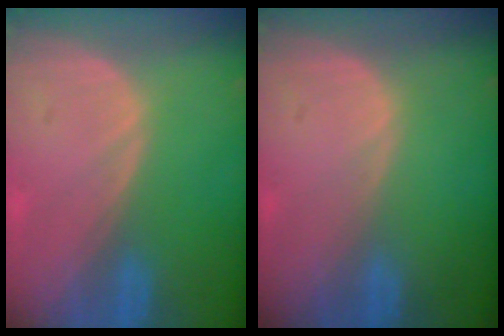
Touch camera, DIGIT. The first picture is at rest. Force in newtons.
{"total": 0.0}